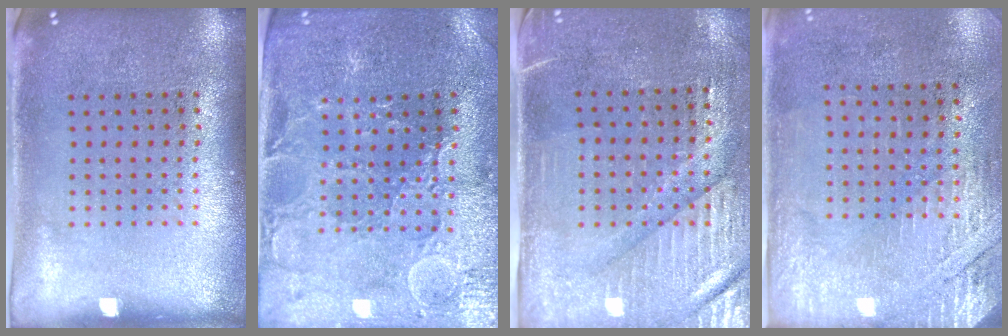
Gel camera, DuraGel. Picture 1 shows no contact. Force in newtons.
{"total": 1.6, "press": 1.5, "slide": 0.5}
{"total": 3.3, "press": 2.9, "slide": 1.5}
{"total": 2.8, "press": 2.4, "slide": 1.4}